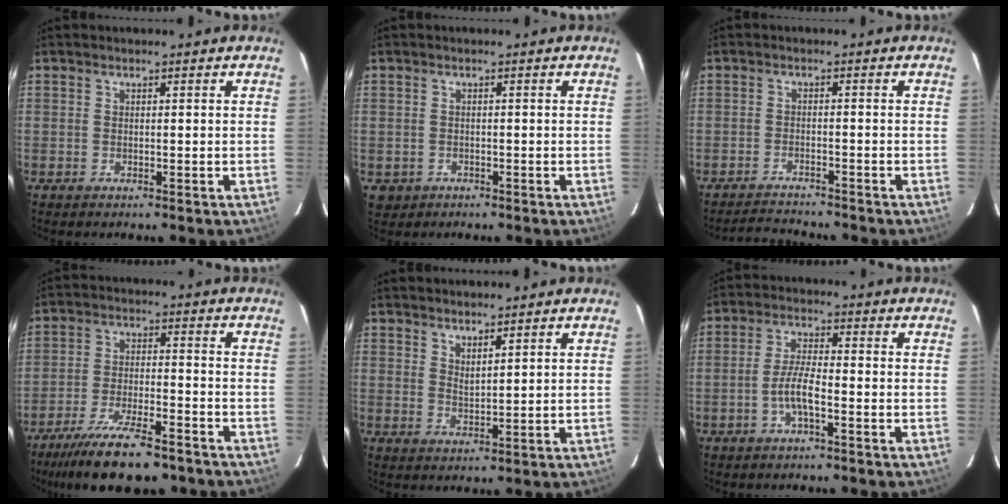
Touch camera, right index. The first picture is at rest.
{"total": 2.9, "force": [-0.9, 2.7, 0.7], "torque": [-0.022, 0.000, -0.007]}
{"total": 5.7, "force": [-5.5, 0.8, 1.2], "torque": [-0.041, -0.002, -0.087]}
{"total": 16.0, "force": [-12.8, 4.0, 8.7], "torque": [-0.182, -0.023, -0.207]}
{"total": 2.7, "force": [2.2, 0.5, 1.4], "torque": [-0.023, -0.002, 0.038]}
{"total": 5.1, "force": [-2.2, 1.0, 4.5], "torque": [-0.095, 0.005, -0.043]}